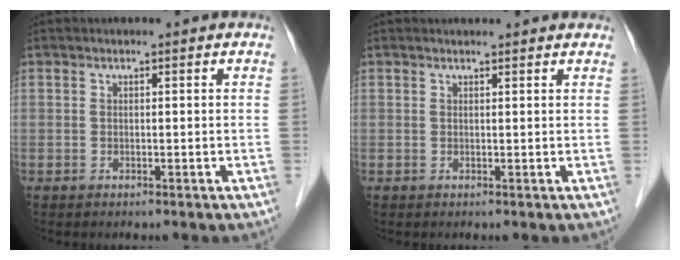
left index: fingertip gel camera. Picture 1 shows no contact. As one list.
[{"total": 3.3, "force": [3.1, 0.6, 0.8], "torque": [-0.014, 0.014, 0.030]}]